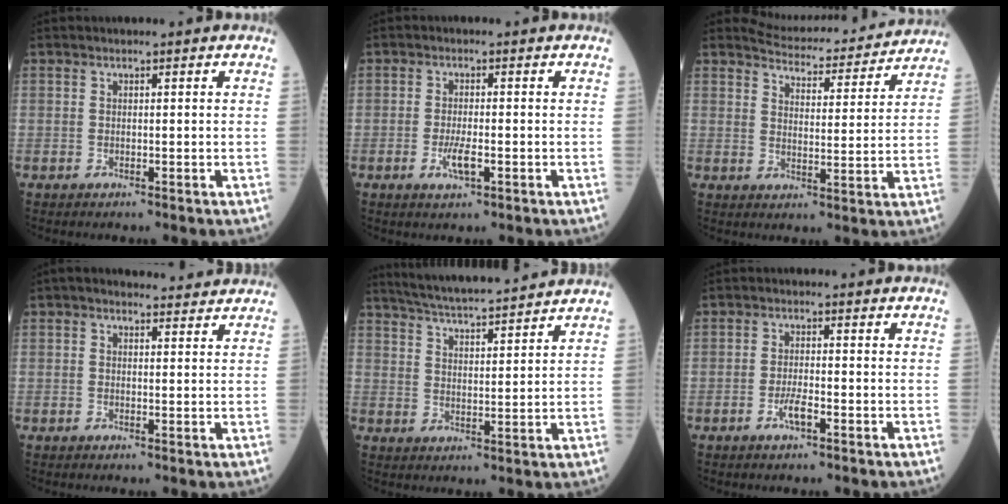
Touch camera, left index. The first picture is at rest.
{"total": 3.2, "force": [-1.2, 0.7, 2.9], "torque": [-0.063, -0.003, -0.018]}
{"total": 13.8, "force": [13.4, 2.3, 2.5], "torque": [-0.028, -0.010, 0.159]}
{"total": 3.9, "force": [3.6, 1.1, 1.0], "torque": [-0.014, 0.017, 0.041]}
{"total": 13.4, "force": [12.4, 0.5, 5.2], "torque": [-0.097, 0.019, 0.188]}
{"total": 2.6, "force": [-1.4, 0.4, 2.2], "torque": [-0.046, -0.001, -0.027]}